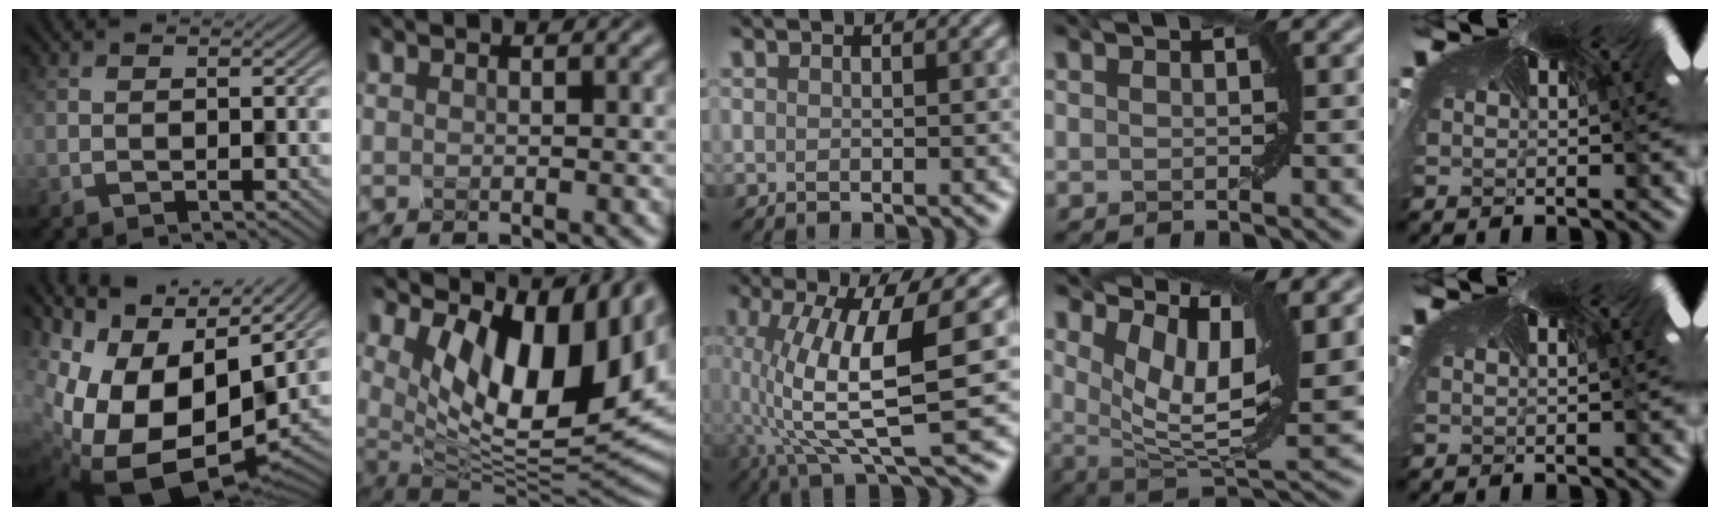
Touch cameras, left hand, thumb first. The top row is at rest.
{"thumb": {"total": 18.9, "force": [-3.0, 10.6, 15.3], "torque": [-0.301, -0.037, -0.036]}, "index": {"total": 16.6, "force": [4.7, 8.7, 13.3], "torque": [-0.230, 0.023, 0.078]}, "middle": {"total": 9.1, "force": [-1.0, 1.9, 8.8], "torque": [-0.187, 0.002, 0.003]}, "ring": {"total": 8.3, "force": [3.8, 2.6, 6.9], "torque": [-0.131, 0.002, 0.076]}, "little": {"total": 0.5, "force": [-0.5, -0.1, 0.0], "torque": [-0.001, -0.003, -0.004]}}